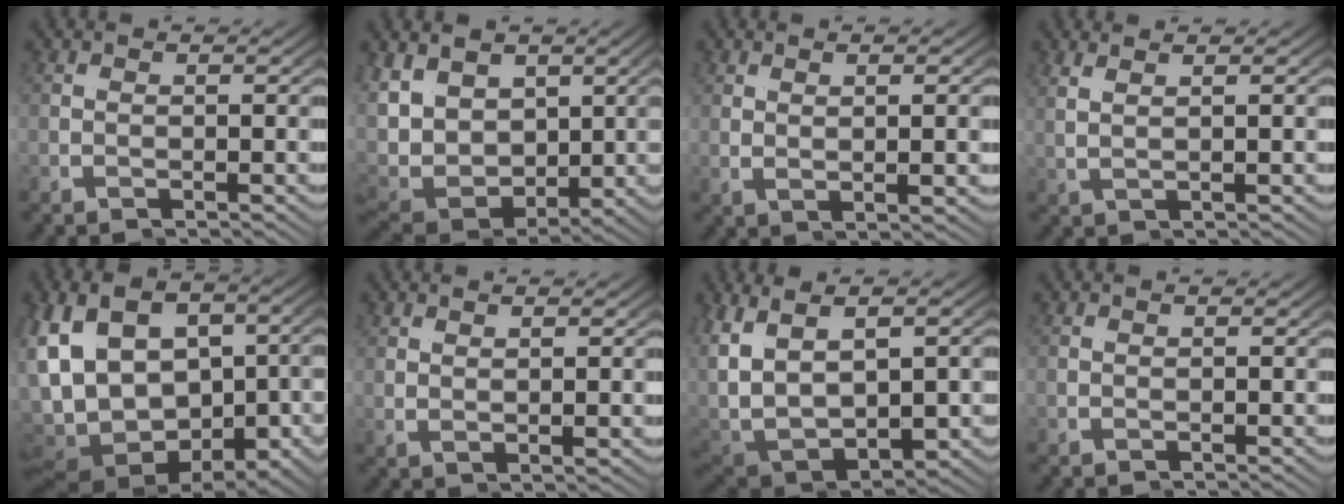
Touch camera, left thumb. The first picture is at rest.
{"total": 8.6, "force": [2.0, 6.3, 5.5], "torque": [-0.115, 0.001, 0.016]}
{"total": 2.7, "force": [0.9, -2.4, 0.8], "torque": [0.000, 0.030, 0.005]}
{"total": 2.5, "force": [1.0, -2.3, 0.0], "torque": [0.014, 0.022, 0.013]}
{"total": 13.0, "force": [-1.5, 8.8, 9.4], "torque": [-0.199, -0.023, -0.028]}
{"total": 2.0, "force": [1.1, -1.6, 0.4], "torque": [0.006, 0.022, 0.012]}
{"total": 9.5, "force": [0.1, 5.3, 7.9], "torque": [-0.185, -0.016, 0.004]}
{"total": 0.0}